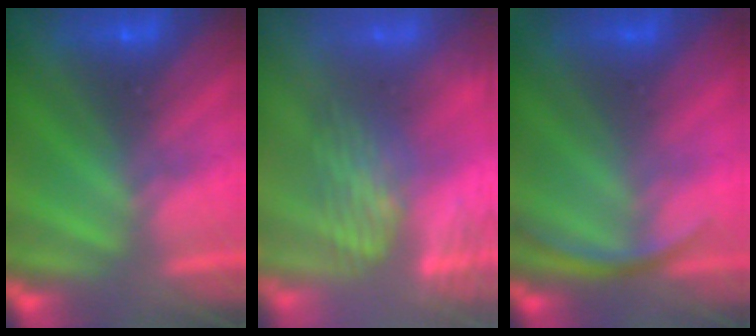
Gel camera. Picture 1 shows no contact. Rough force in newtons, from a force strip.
{"total": 3.6}
{"total": 2.9}